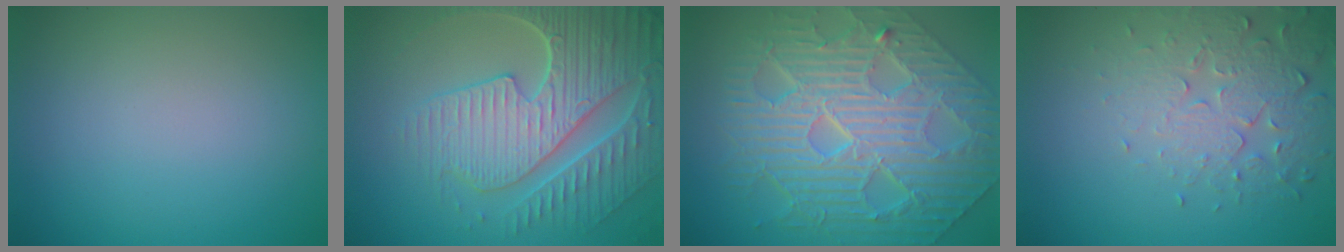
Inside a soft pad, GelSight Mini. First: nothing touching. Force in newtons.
{"total": 8.2, "press": 6.1, "slide": 5.4}
{"total": 10.8, "press": 7.4, "slide": 7.9}
{"total": 4.1, "press": 3.9, "slide": 1.2}